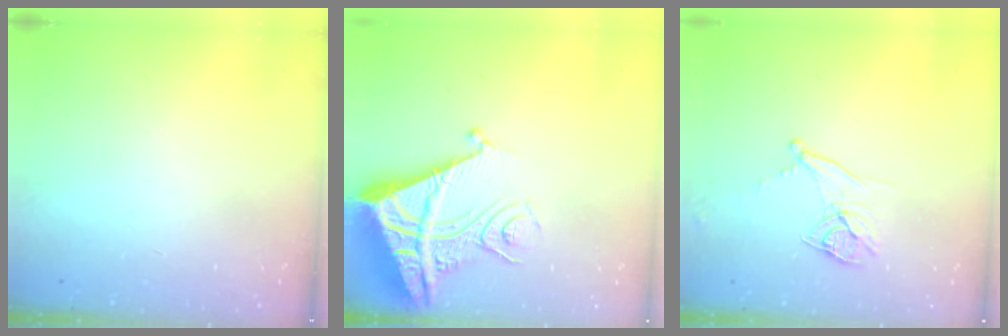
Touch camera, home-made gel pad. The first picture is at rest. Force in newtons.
{"total": 11.4, "press": 11.3, "slide": 1.3}
{"total": 9.7, "press": 9.2, "slide": 3.0}